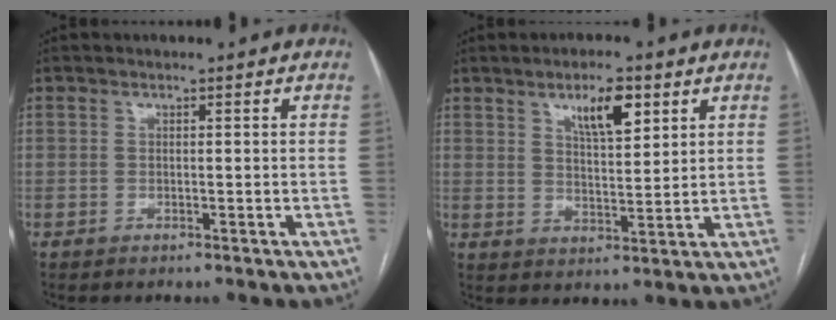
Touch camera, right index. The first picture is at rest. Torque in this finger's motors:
{"motor_torque": [0.57, 0.56, 0.15, 0.06]}